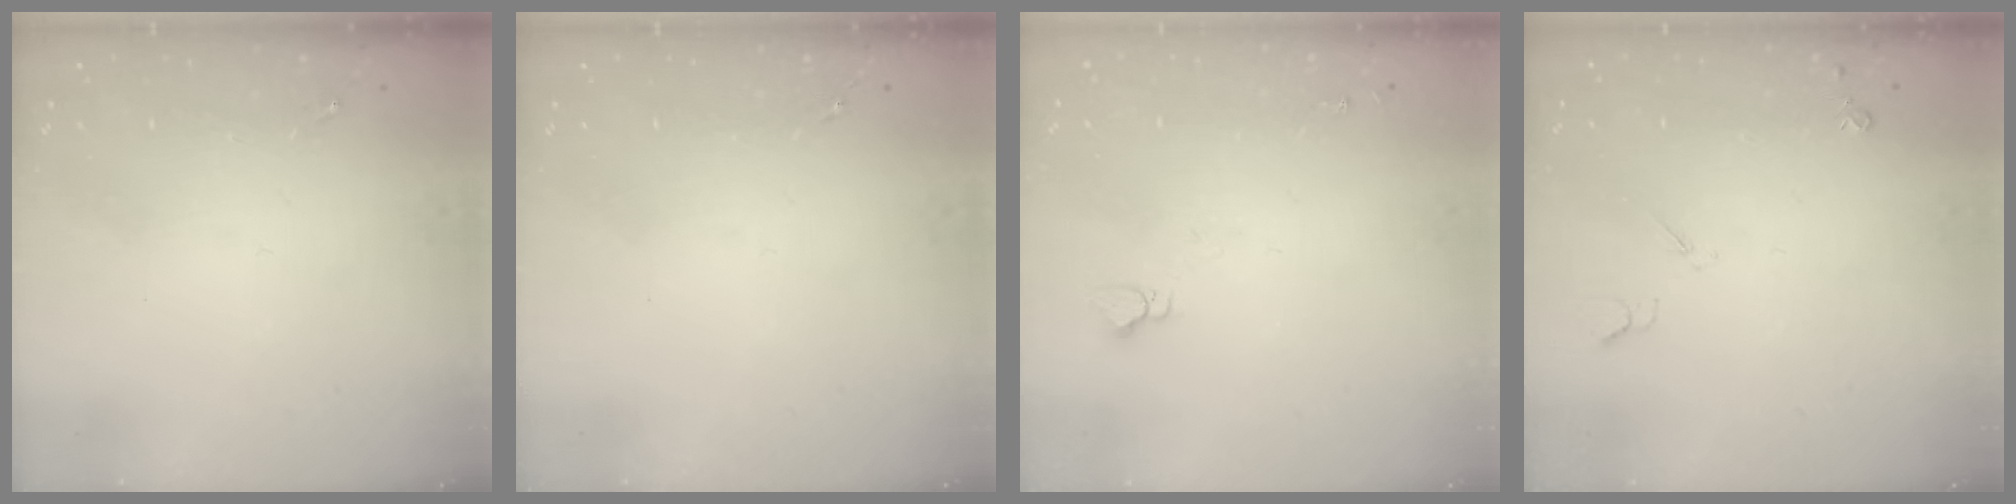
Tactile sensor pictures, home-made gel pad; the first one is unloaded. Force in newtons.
{"total": 0.0}
{"total": 4.0, "press": 4.0, "slide": 0.4}
{"total": 4.1, "press": 4.0, "slide": 0.7}